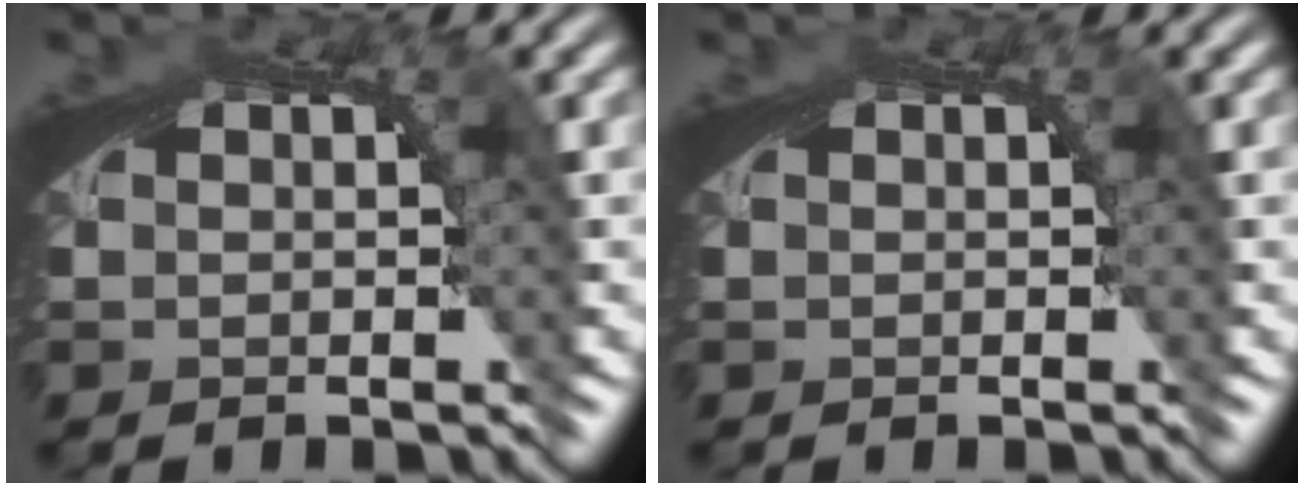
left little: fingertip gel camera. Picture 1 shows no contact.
{"total": 0.0}